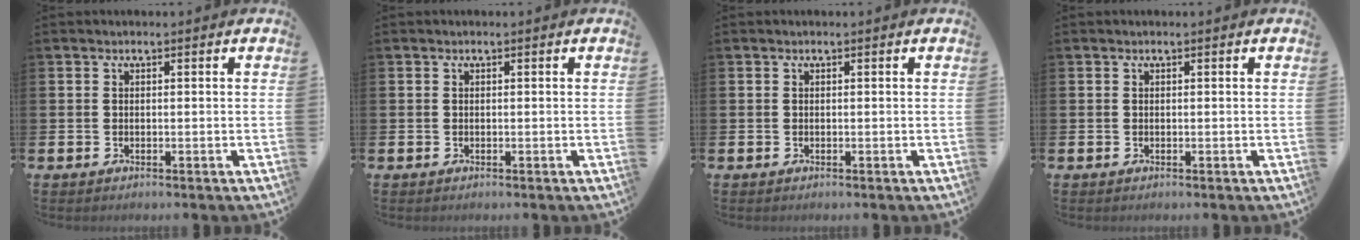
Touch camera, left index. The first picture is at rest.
{"total": 0.0}
{"total": 0.0}
{"total": 0.0}